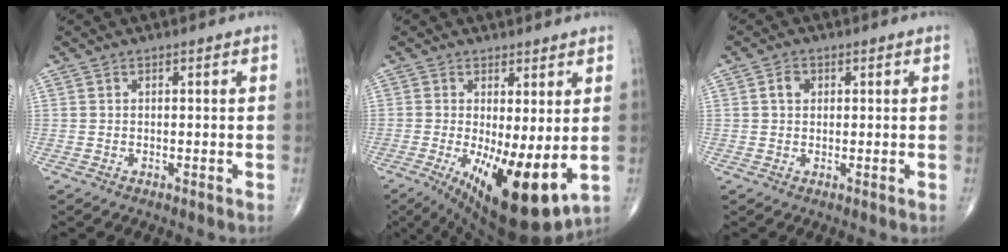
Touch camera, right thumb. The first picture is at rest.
{"total": 14.3, "force": [-2.2, 4.6, 13.3], "torque": [-0.210, -0.033, -0.017]}
{"total": 2.2, "force": [0.6, 1.7, 1.3], "torque": [-0.016, 0.003, 0.008]}